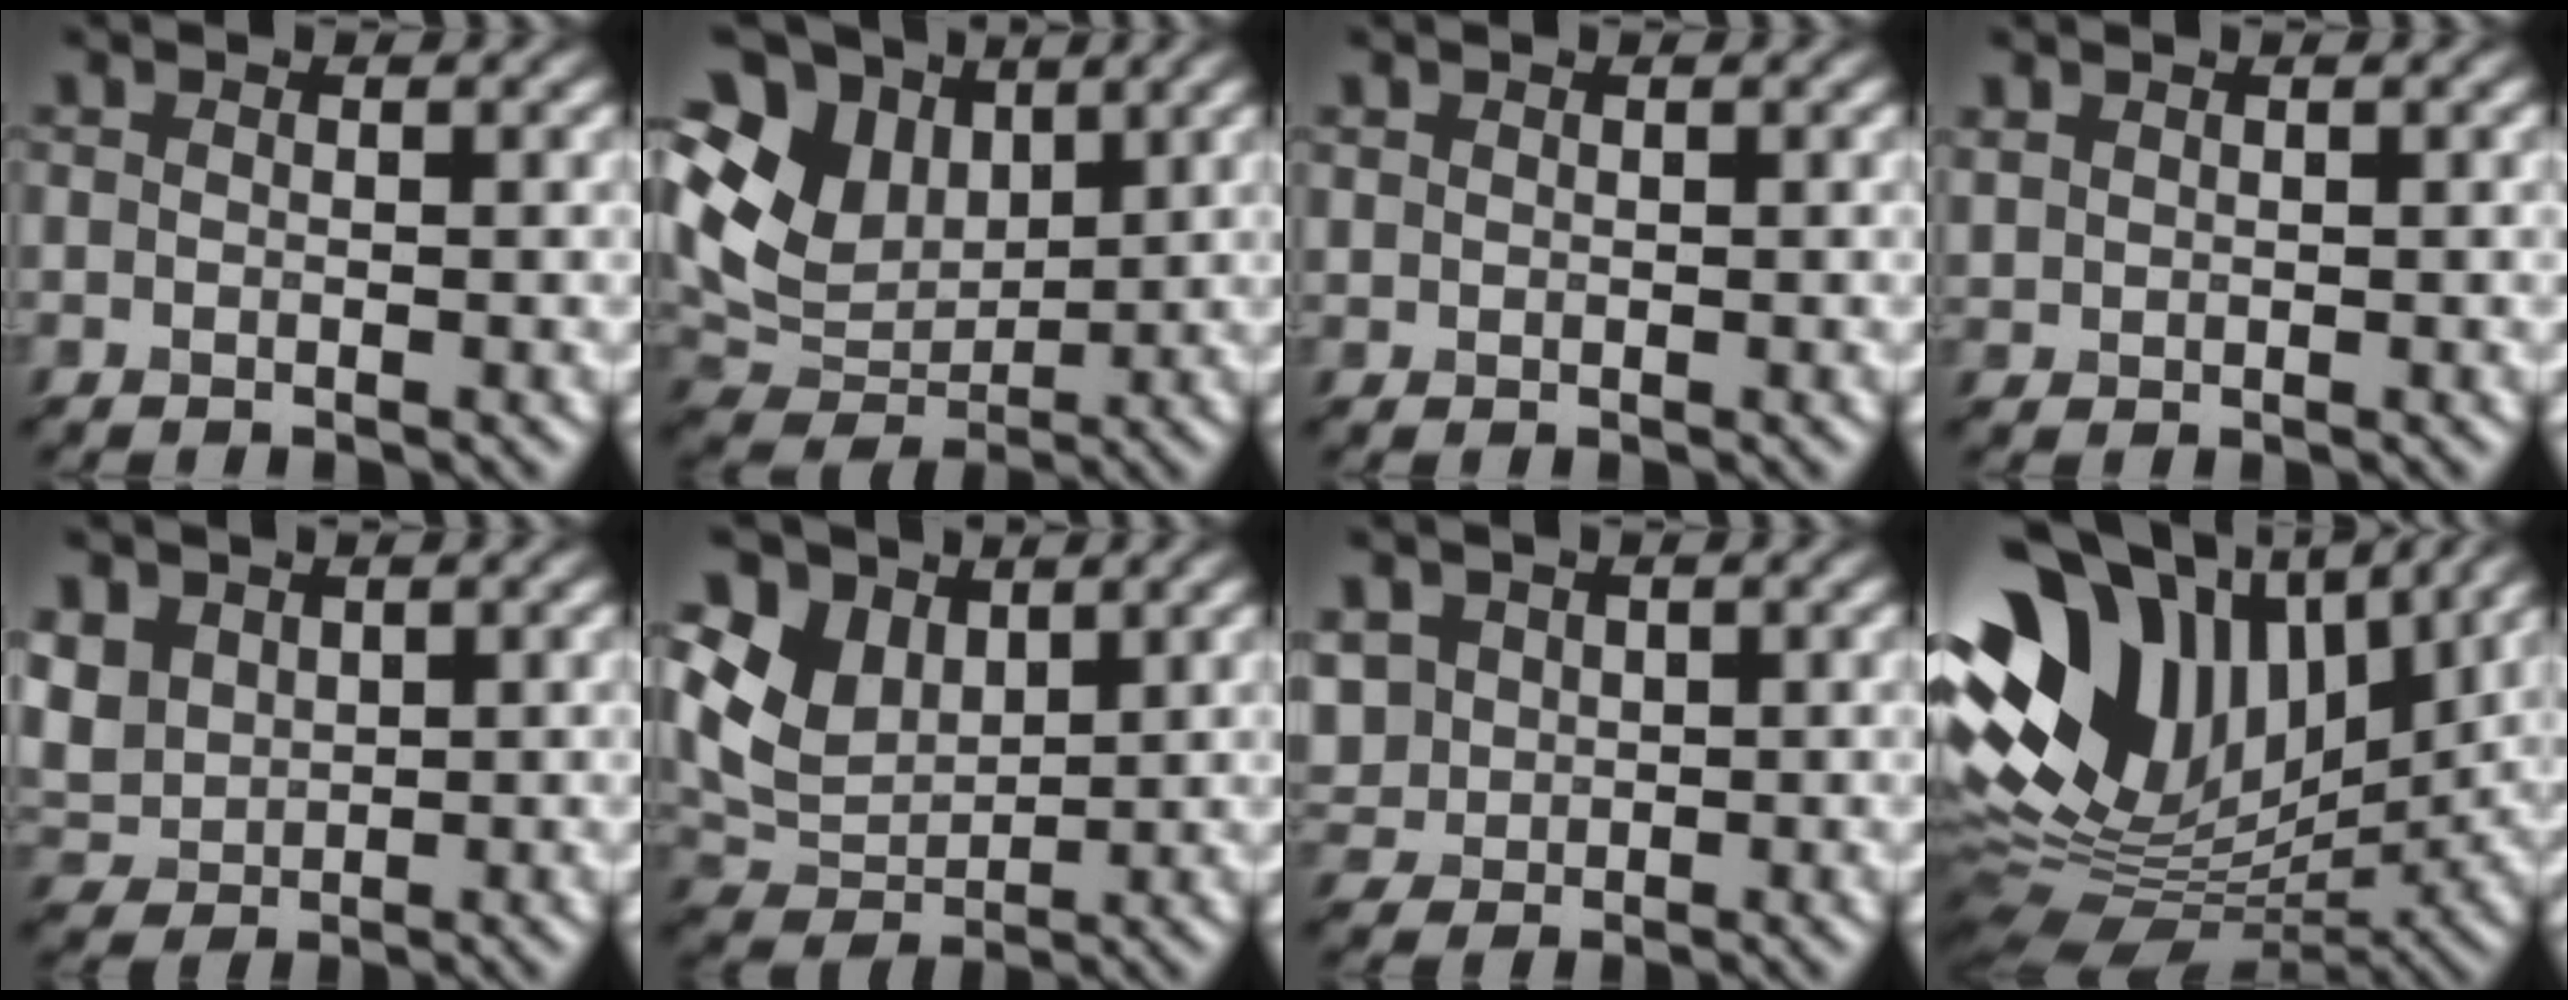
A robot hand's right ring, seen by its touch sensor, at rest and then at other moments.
{"total": 8.5, "force": [3.9, 5.8, 4.7], "torque": [-0.119, 0.017, 0.081]}
{"total": 1.0, "force": [0.1, -0.5, -0.9], "torque": [0.011, 0.006, 0.016]}
{"total": 1.1, "force": [0.6, -0.3, -0.8], "torque": [0.008, 0.006, 0.029]}
{"total": 2.8, "force": [1.7, 2.2, 0.7], "torque": [-0.046, 0.008, 0.049]}
{"total": 4.6, "force": [2.8, 3.1, 1.9], "torque": [-0.066, 0.011, 0.067]}
{"total": 2.1, "force": [1.1, 1.8, -0.1], "torque": [-0.024, 0.009, 0.047]}
{"total": 13.2, "force": [4.2, 9.2, 8.6], "torque": [-0.183, 0.033, 0.086]}